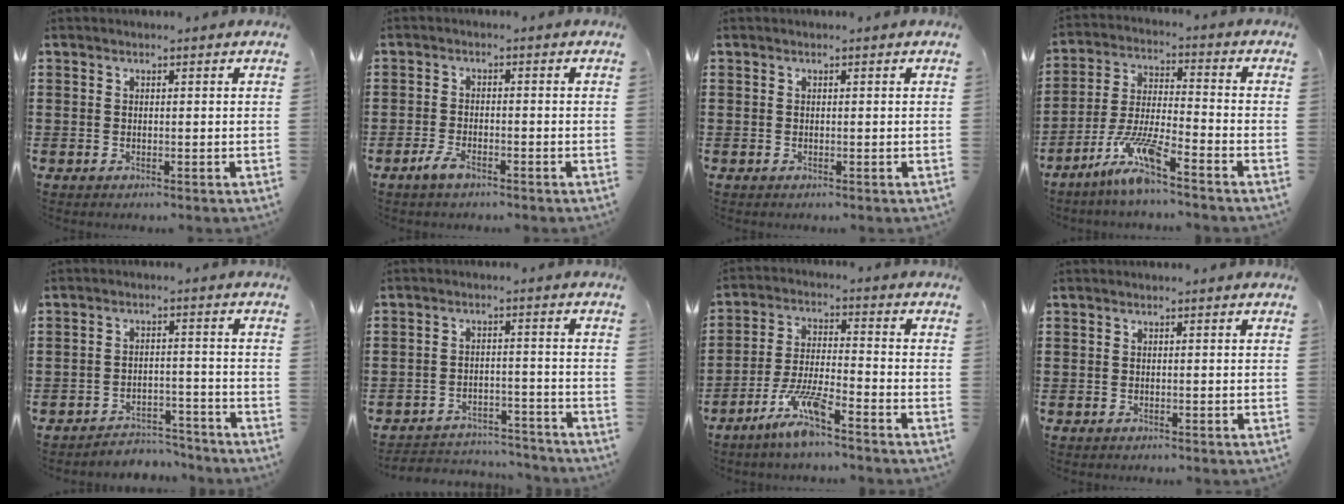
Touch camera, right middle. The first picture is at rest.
{"total": 2.9, "force": [-1.9, 1.0, 1.9], "torque": [-0.054, -0.004, -0.042]}
{"total": 0.0}
{"total": 8.5, "force": [-6.4, 0.6, 5.6], "torque": [-0.124, -0.012, -0.124]}
{"total": 4.0, "force": [-3.9, 0.7, 0.1], "torque": [-0.008, 0.006, -0.083]}
{"total": 4.0, "force": [-3.9, 0.7, 0.1], "torque": [-0.006, 0.005, -0.084]}
{"total": 7.8, "force": [-5.7, 0.7, 5.2], "torque": [-0.110, -0.010, -0.109]}
{"total": 0.0}